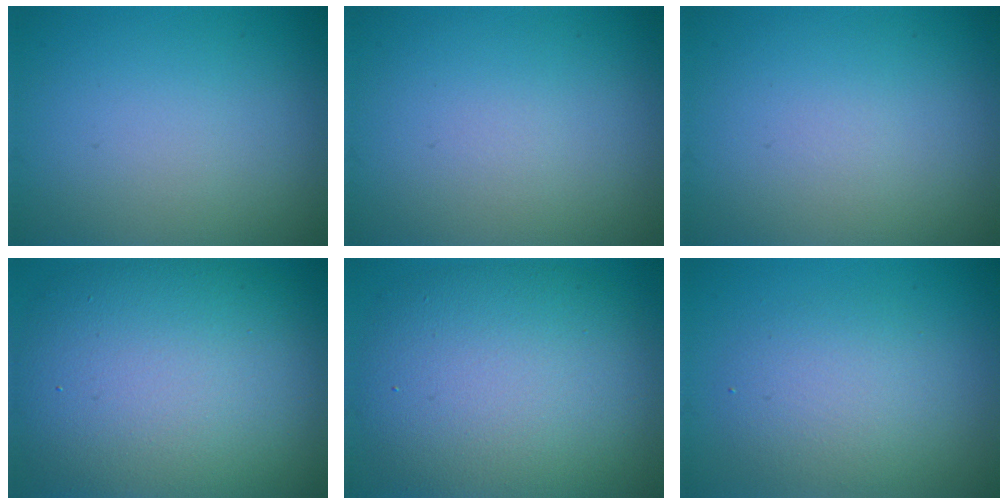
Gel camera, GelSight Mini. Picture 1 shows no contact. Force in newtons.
{"total": 0.0}
{"total": 0.0}
{"total": 14.0, "press": 14.0, "slide": 0.8}
{"total": 11.1, "press": 11.1, "slide": 0.6}
{"total": 2.0, "press": 2.0, "slide": 0.2}